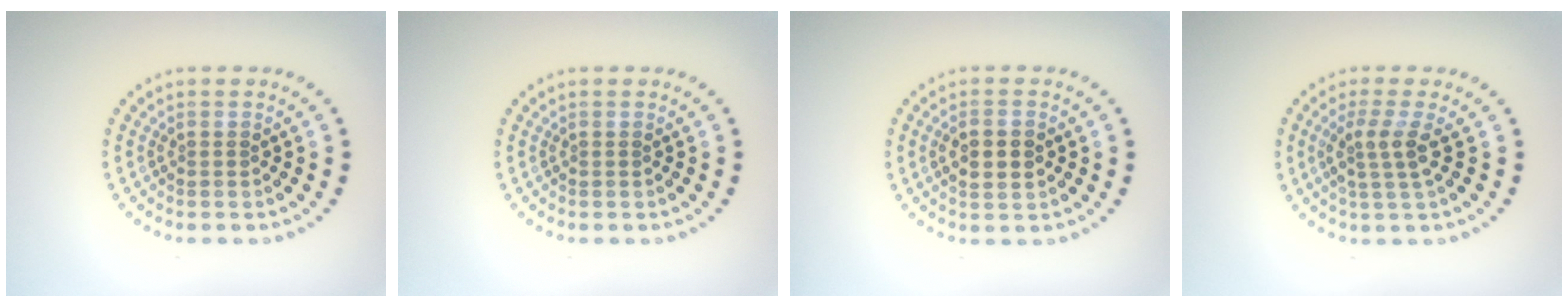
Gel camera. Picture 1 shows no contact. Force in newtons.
{"total": 0.0}
{"total": 2.7, "press": 2.6, "slide": 0.3}
{"total": 2.5, "press": 2.0, "slide": 1.6}